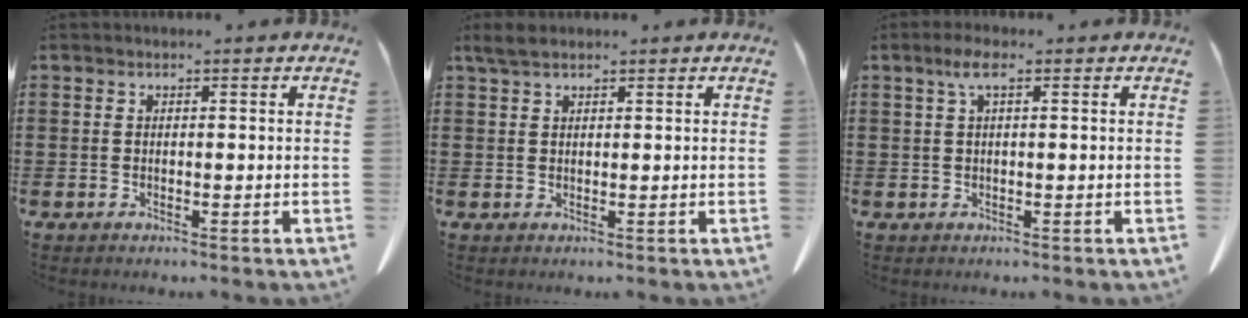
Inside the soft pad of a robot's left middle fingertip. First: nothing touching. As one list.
[{"total": 2.3, "force": [1.7, 0.7, 1.5], "torque": [-0.034, 0.004, 0.031]}, {"total": 3.0, "force": [1.0, 0.8, 2.7], "torque": [-0.056, 0.008, 0.015]}]